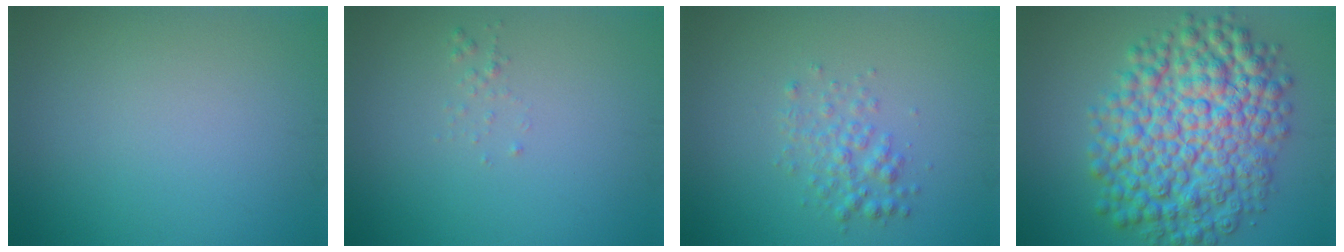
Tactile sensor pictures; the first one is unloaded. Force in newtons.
{"total": 0.6, "press": 0.6, "slide": 0.1}
{"total": 2.2, "press": 2.2, "slide": 0.0}
{"total": 11.3, "press": 11.3, "slide": 0.1}